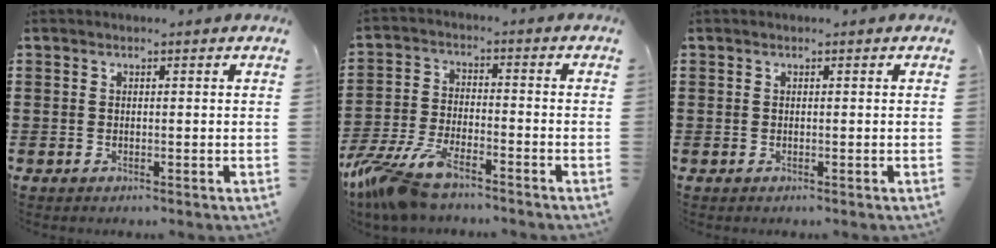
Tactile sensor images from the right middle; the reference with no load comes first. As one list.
[{"total": 8.7, "force": [-7.1, 1.9, 4.6], "torque": [-0.120, -0.002, -0.145]}, {"total": 0.0}]